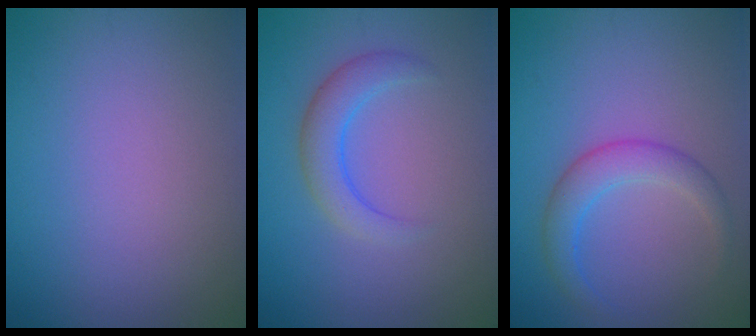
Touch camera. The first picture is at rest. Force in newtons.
{"total": 2.9, "press": 2.9, "slide": 0.2}
{"total": 3.0, "press": 3.0, "slide": 0.1}